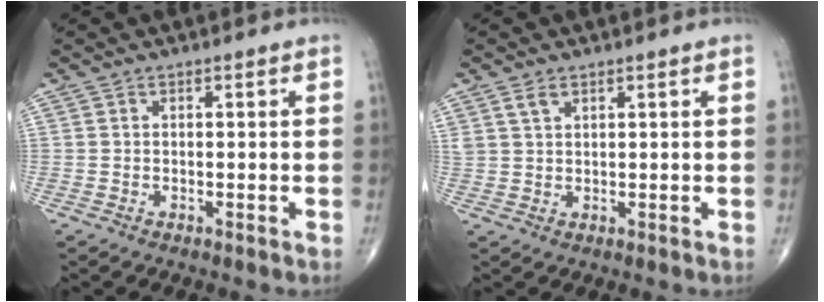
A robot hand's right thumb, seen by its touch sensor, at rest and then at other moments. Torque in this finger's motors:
{"motor_torque": [-0.11, -0.16, 0.42, 0.69, 0.14]}